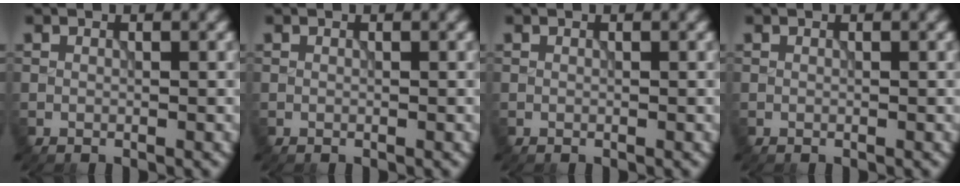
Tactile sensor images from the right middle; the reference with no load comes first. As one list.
[{"total": 0.0}, {"total": 0.0}, {"total": 0.0}]